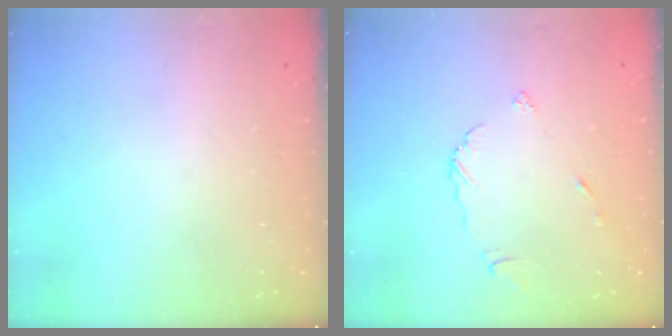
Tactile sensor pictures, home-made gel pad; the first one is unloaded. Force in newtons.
{"total": 4.8, "press": 4.7, "slide": 0.4}